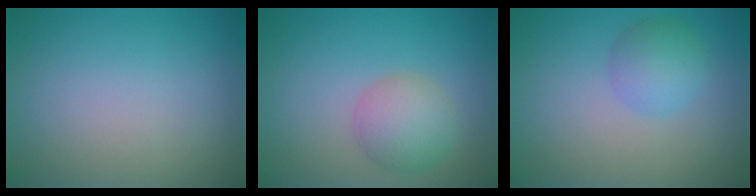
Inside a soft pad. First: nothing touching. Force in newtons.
{"total": 3.4, "press": 3.4, "slide": 0.2}
{"total": 2.7, "press": 2.7, "slide": 0.1}